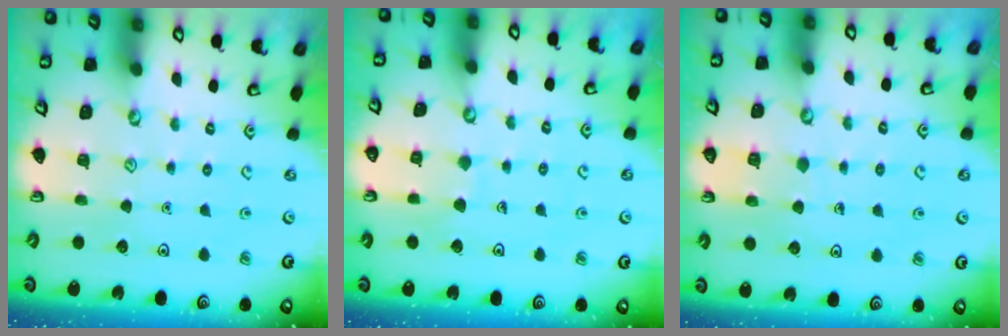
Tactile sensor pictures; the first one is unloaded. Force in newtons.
{"total": 5.7, "press": 5.7, "slide": 0.5}
{"total": 4.2, "press": 4.2, "slide": 0.2}